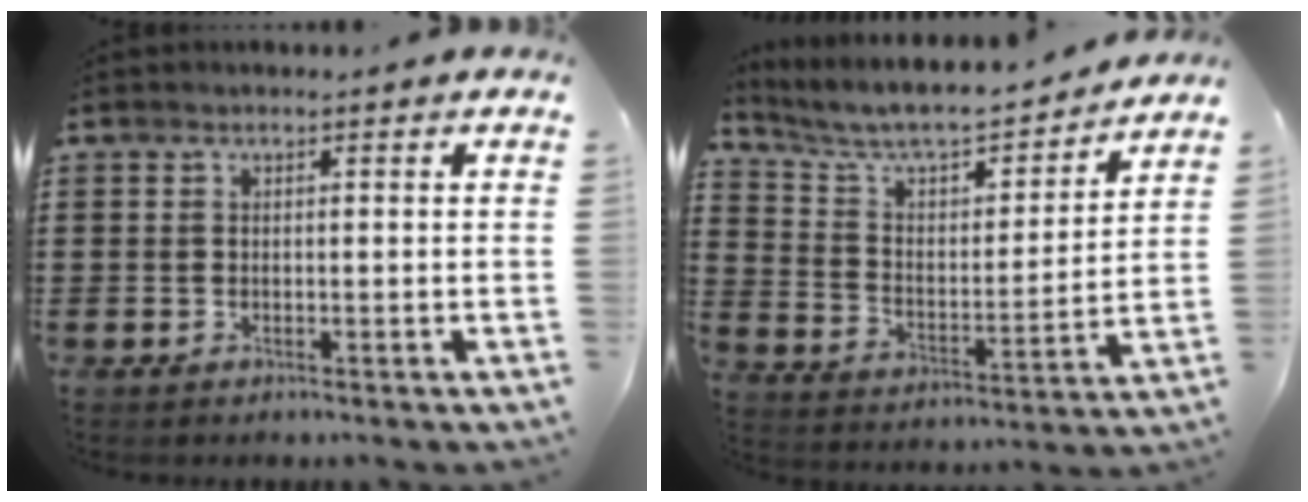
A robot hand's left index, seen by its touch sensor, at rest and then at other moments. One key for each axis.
{"total": 7.0, "fx": 6.4, "fy": 1.5, "fz": 2.6, "tx": -0.081, "ty": -0.046, "tz": 0.104}